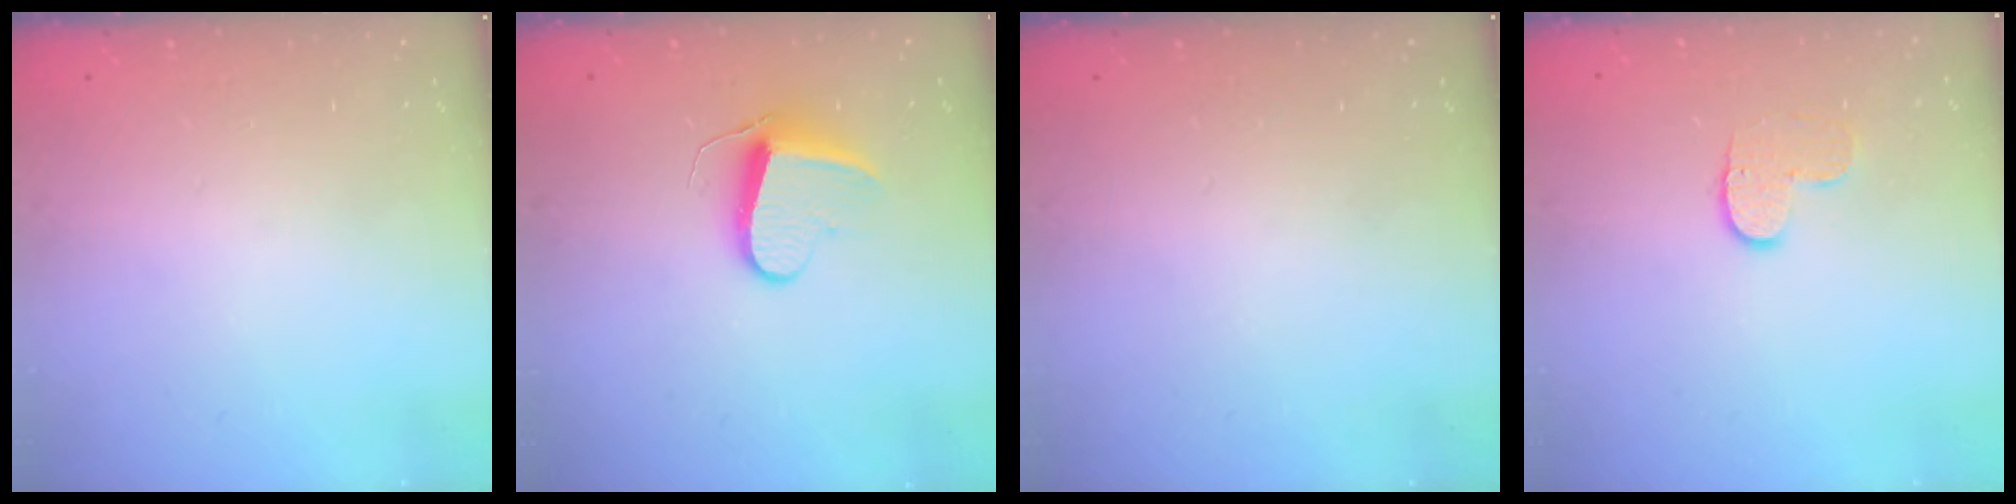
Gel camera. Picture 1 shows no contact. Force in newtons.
{"total": 9.4, "press": 9.4, "slide": 0.7}
{"total": 0.0}
{"total": 6.3, "press": 6.3, "slide": 0.7}